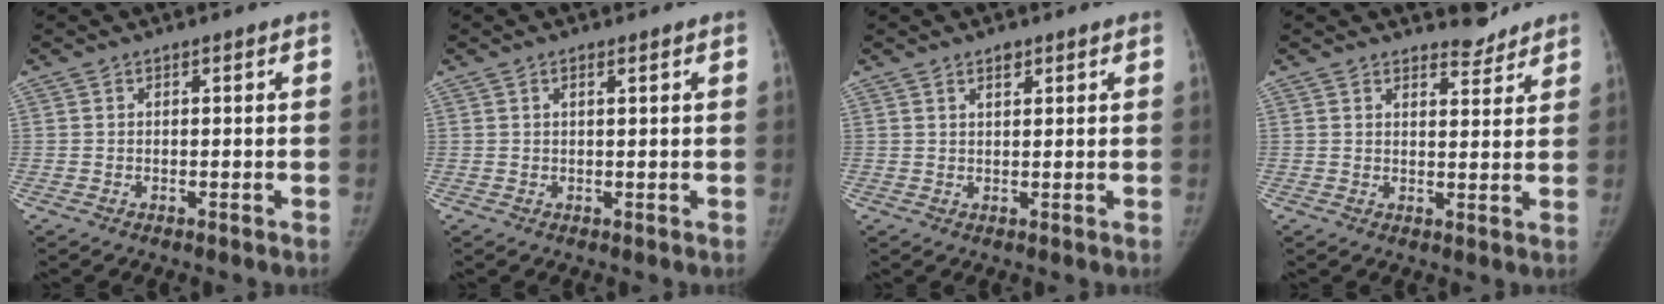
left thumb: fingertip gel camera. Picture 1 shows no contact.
{"total": 1.0, "force": [0.5, -0.1, 0.8], "torque": [-0.017, 0.001, 0.011]}
{"total": 1.9, "force": [1.3, 0.7, 1.1], "torque": [-0.012, -0.008, 0.022]}
{"total": 3.5, "force": [3.4, 0.9, 0.1], "torque": [0.011, -0.033, 0.049]}